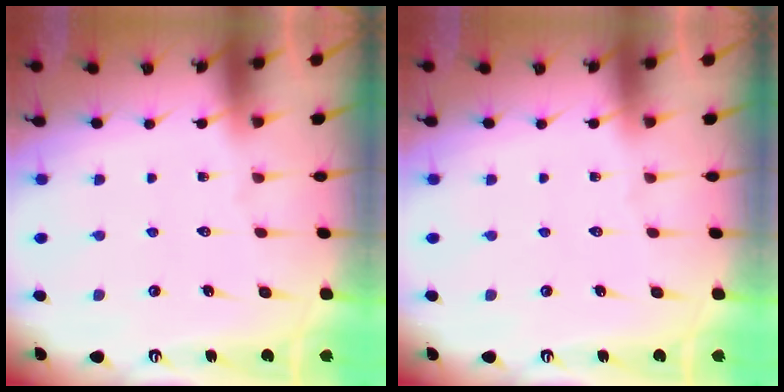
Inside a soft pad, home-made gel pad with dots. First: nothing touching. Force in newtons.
{"total": 0.0}